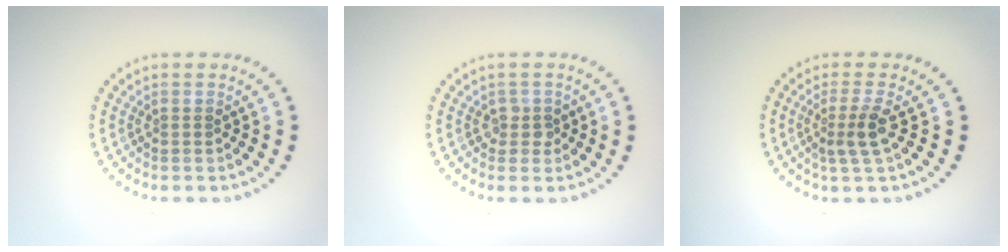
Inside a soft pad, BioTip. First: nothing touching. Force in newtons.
{"total": 1.3, "press": 1.2, "slide": 0.6}
{"total": 2.3, "press": 1.7, "slide": 1.5}